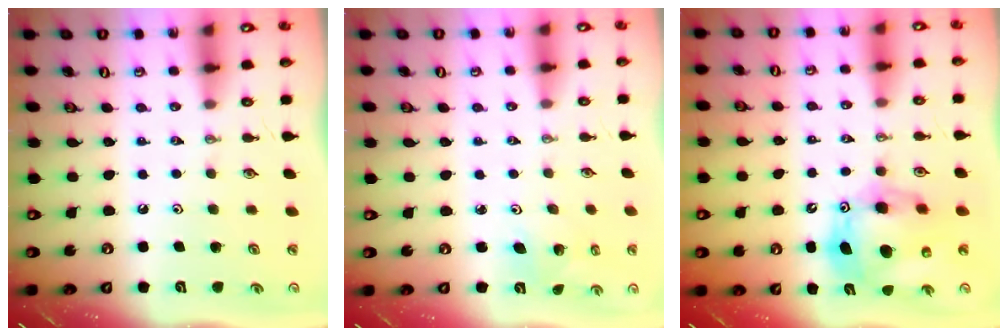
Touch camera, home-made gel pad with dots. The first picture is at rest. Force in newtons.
{"total": 3.2, "press": 3.1, "slide": 0.3}
{"total": 14.1, "press": 14.0, "slide": 1.8}